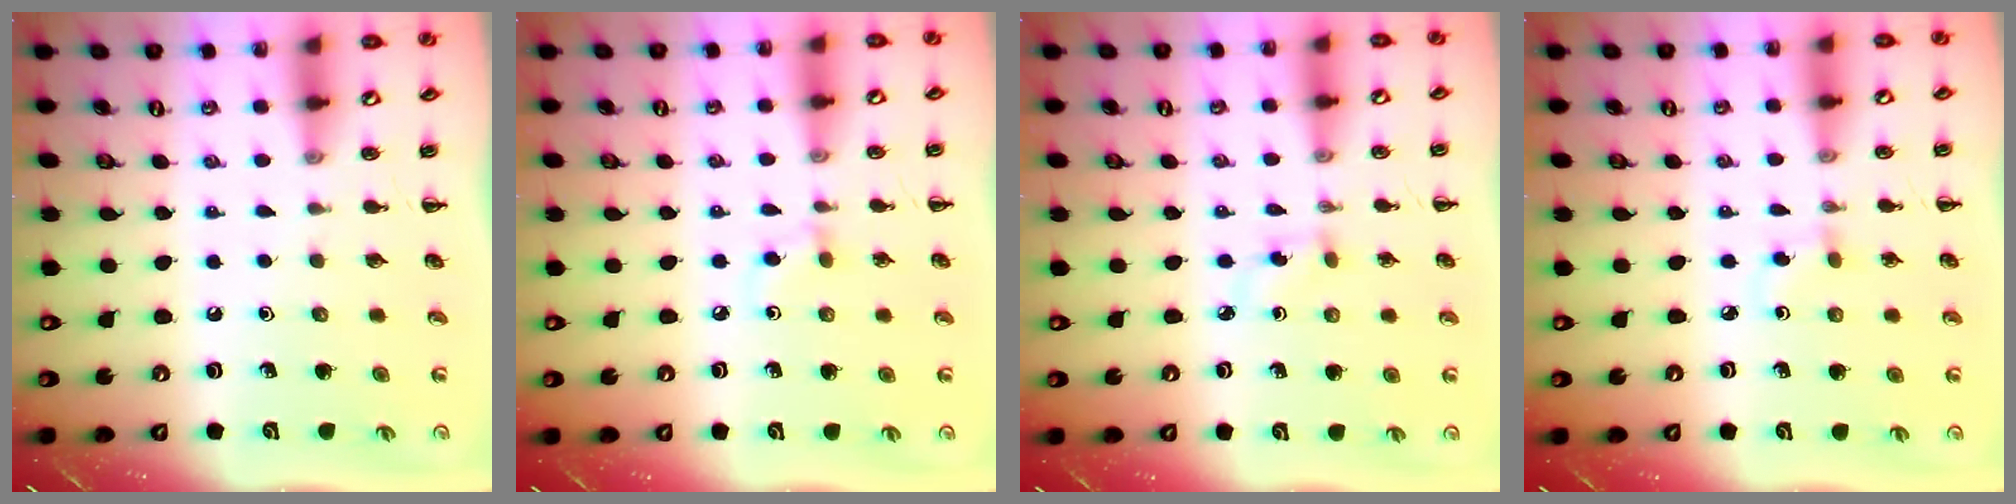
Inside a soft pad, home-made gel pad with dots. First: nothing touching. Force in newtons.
{"total": 4.4, "press": 4.0, "slide": 1.8}
{"total": 3.6, "press": 3.3, "slide": 1.5}
{"total": 2.7, "press": 2.4, "slide": 1.1}